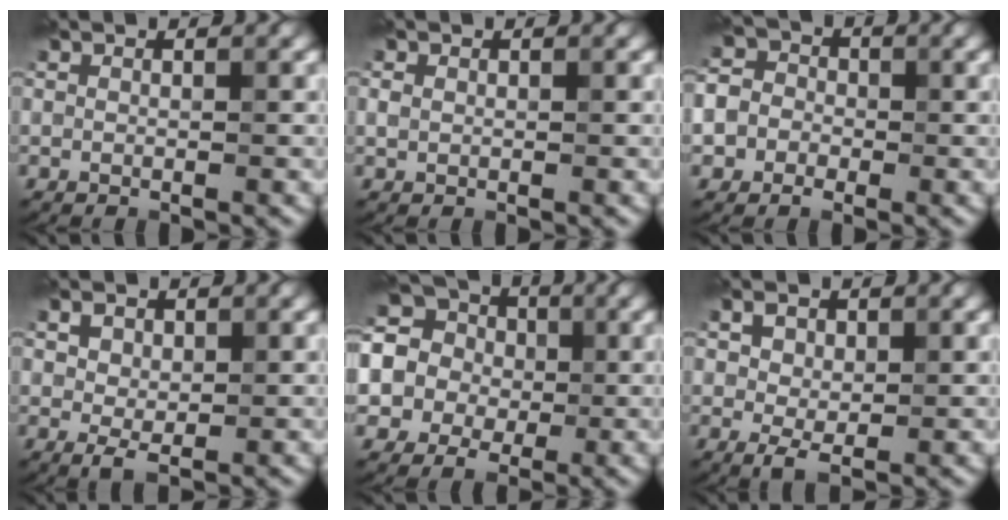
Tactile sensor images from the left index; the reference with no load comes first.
{"total": 0.8, "force": [0.2, 0.7, 0.3], "torque": [-0.006, 0.000, 0.002]}
{"total": 6.1, "force": [-1.6, 5.5, 2.1], "torque": [-0.029, 0.008, -0.060]}
{"total": 1.9, "force": [0.5, 1.4, 1.2], "torque": [-0.021, 0.000, 0.009]}
{"total": 14.1, "force": [2.8, 12.7, 5.4], "torque": [-0.138, 0.033, 0.011]}
{"total": 2.2, "force": [0.5, 1.6, 1.4], "torque": [-0.026, 0.000, 0.008]}